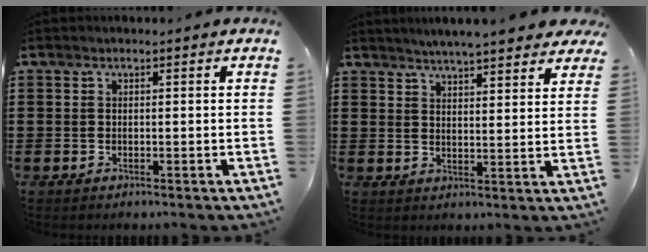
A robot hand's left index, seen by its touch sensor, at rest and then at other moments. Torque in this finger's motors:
{"motor_torque": [2.14, 0.00, 0.35, 0.01]}